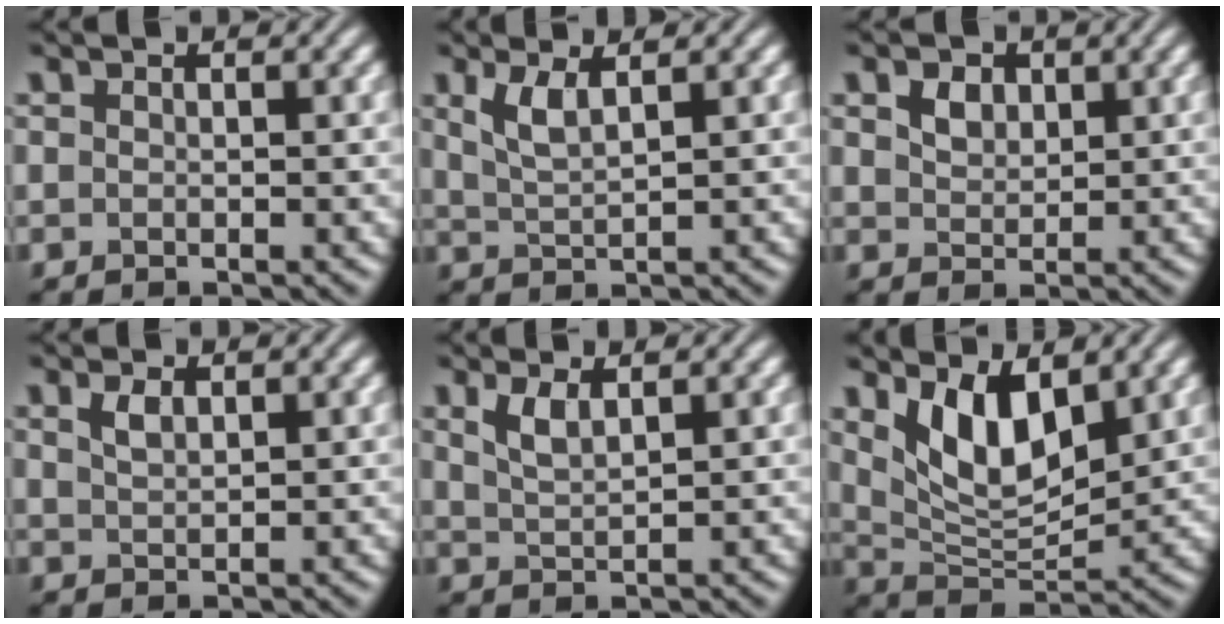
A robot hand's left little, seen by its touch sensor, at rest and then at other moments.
{"total": 2.5, "force": [1.2, 0.7, 2.0], "torque": [-0.044, -0.003, 0.028]}
{"total": 2.0, "force": [1.0, 1.4, 1.0], "torque": [-0.023, 0.002, 0.019]}
{"total": 1.4, "force": [0.9, 0.6, 0.9], "torque": [-0.023, 0.002, 0.020]}
{"total": 2.1, "force": [1.2, 0.7, 1.6], "torque": [-0.035, -0.001, 0.028]}
{"total": 6.4, "force": [2.8, 3.0, 4.9], "torque": [-0.098, -0.014, 0.055]}